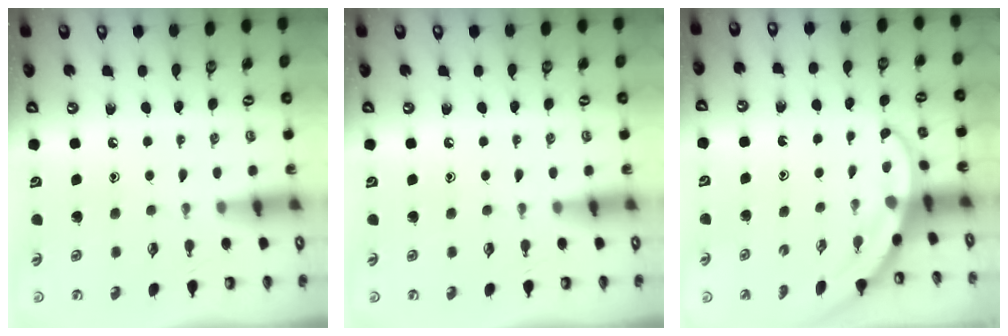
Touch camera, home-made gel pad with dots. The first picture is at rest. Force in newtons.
{"total": 0.0}
{"total": 3.2, "press": 3.2, "slide": 0.2}